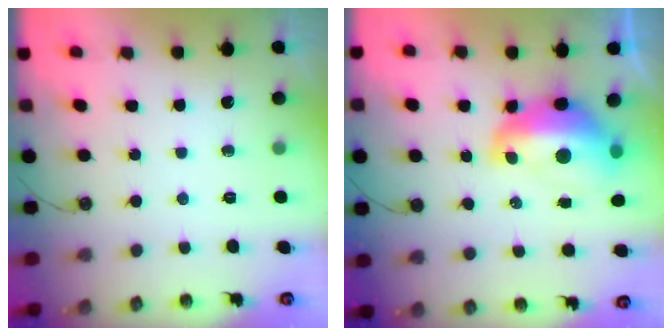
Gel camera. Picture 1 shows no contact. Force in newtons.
{"total": 8.3, "press": 8.2, "slide": 1.1}